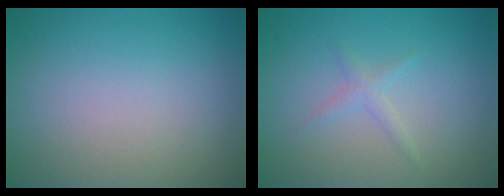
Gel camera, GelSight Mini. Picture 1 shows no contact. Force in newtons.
{"total": 1.1, "press": 1.1, "slide": 0.0}